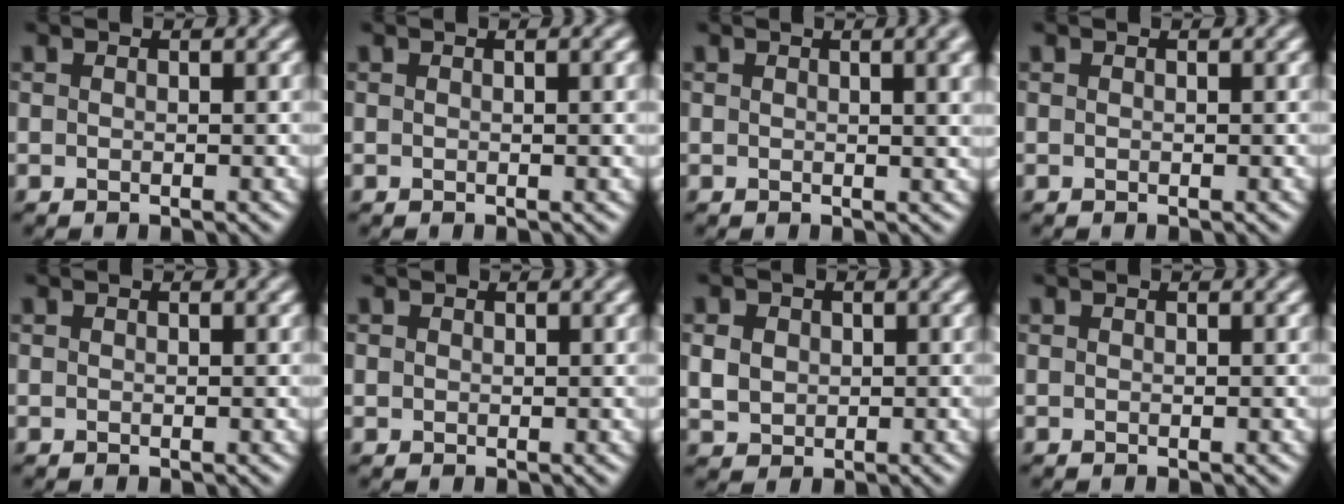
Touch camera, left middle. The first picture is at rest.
{"total": 1.5, "force": [0.3, 0.4, 1.4], "torque": [-0.014, 0.004, 0.002]}
{"total": 4.3, "force": [1.7, 1.7, 3.6], "torque": [-0.030, 0.009, 0.023]}
{"total": 0.0}
{"total": 0.0}
{"total": 1.0, "force": [0.6, 0.7, 0.3], "torque": [-0.005, 0.001, 0.011]}
{"total": 2.5, "force": [0.4, 2.2, 1.2], "torque": [-0.028, -0.002, 0.009]}
{"total": 0.0}